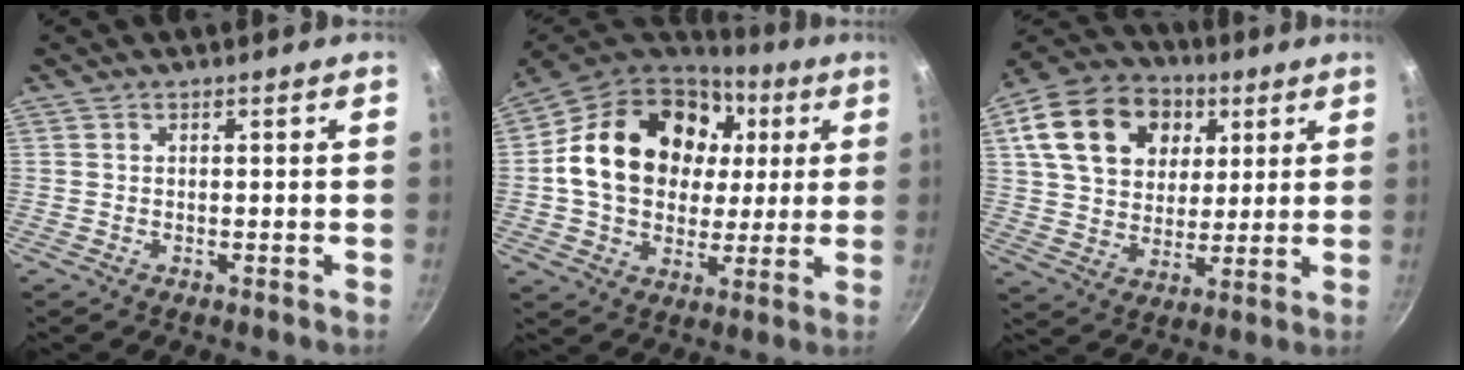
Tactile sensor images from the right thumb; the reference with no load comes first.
{"total": 24.1, "force": [4.6, 18.3, 15.0], "torque": [-0.247, 0.021, 0.078]}
{"total": 20.4, "force": [6.8, 15.3, 11.7], "torque": [-0.190, 0.008, 0.111]}